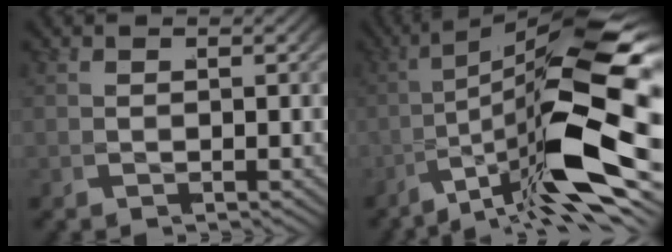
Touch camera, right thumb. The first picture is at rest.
{"total": 12.7, "force": [-0.1, 3.9, 12.0], "torque": [-0.173, -0.012, -0.001]}